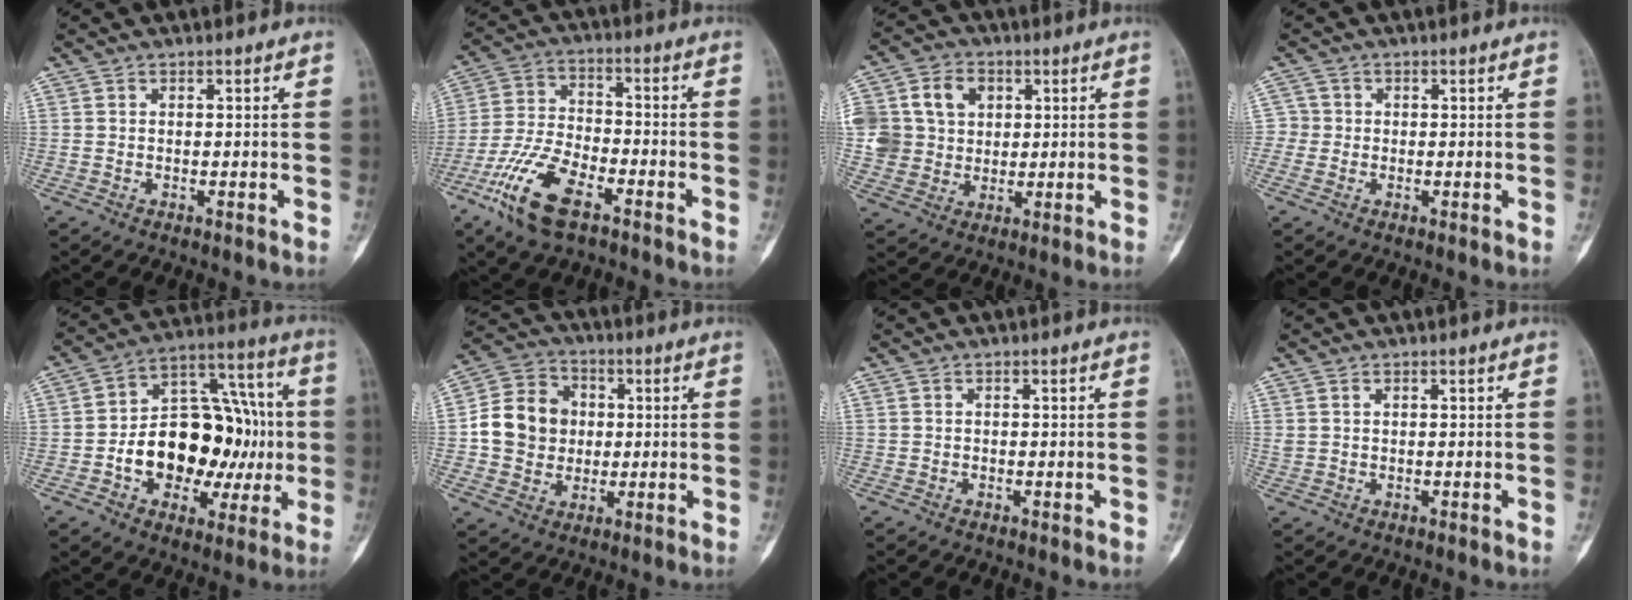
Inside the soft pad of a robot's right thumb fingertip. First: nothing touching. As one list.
[{"total": 13.4, "force": [-7.5, 5.6, 9.6], "torque": [-0.198, 0.024, -0.147]}, {"total": 16.0, "force": [3.4, 13.6, 7.8], "torque": [-0.151, 0.025, 0.072]}, {"total": 2.3, "force": [-0.3, 2.3, 0.1], "torque": [0.017, 0.008, -0.012]}, {"total": 22.0, "force": [-2.3, 14.6, 16.3], "torque": [-0.197, 0.051, -0.026]}, {"total": 12.4, "force": [0.4, 10.8, 6.0], "torque": [-0.084, 0.018, 0.003]}, {"total": 0.0}, {"total": 1.0, "force": [0.6, 0.6, 0.6], "torque": [-0.014, 0.006, 0.016]}]